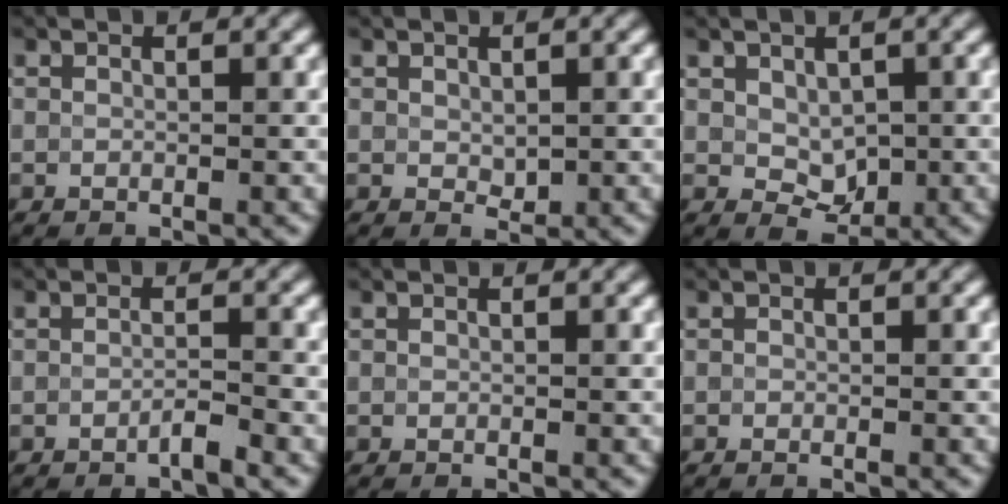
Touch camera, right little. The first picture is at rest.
{"total": 1.1, "force": [0.1, 0.7, 0.7], "torque": [-0.012, -0.006, 0.009]}
{"total": 2.9, "force": [0.3, 2.0, 2.1], "torque": [-0.033, -0.007, 0.013]}
{"total": 1.2, "force": [-0.8, 0.1, 0.9], "torque": [-0.016, 0.001, -0.015]}
{"total": 0.0}
{"total": 0.0}